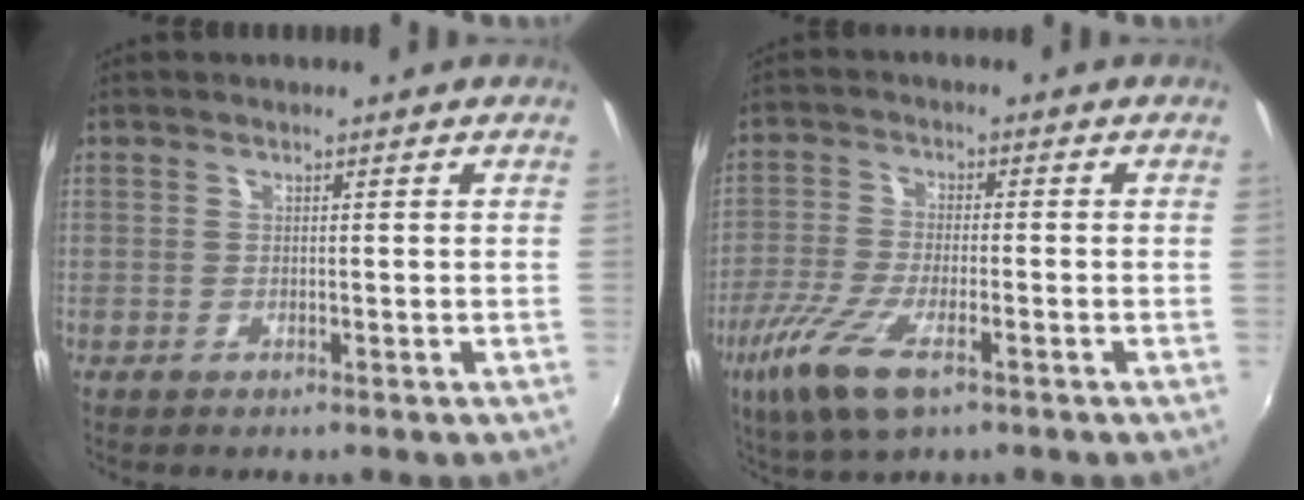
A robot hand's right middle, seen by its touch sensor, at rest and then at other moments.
{"total": 10.7, "force": [-5.8, 3.2, 8.4], "torque": [-0.190, -0.029, -0.115]}